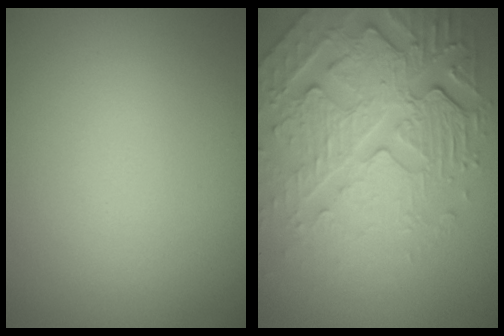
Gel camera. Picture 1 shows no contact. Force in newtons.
{"total": 8.0, "press": 5.7, "slide": 5.7}